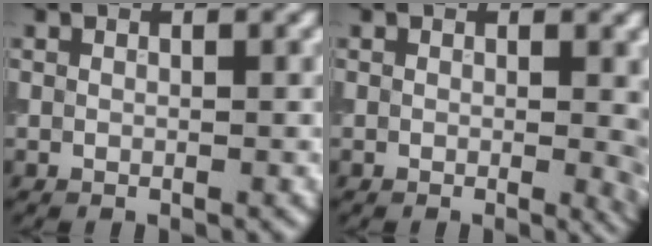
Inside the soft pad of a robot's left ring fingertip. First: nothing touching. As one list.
[{"total": 2.8, "force": [0.1, 0.8, 2.7], "torque": [-0.025, -0.005, 0.000]}]